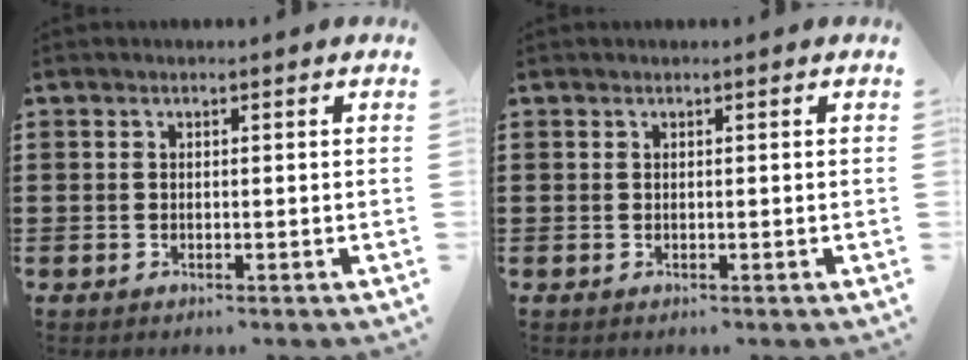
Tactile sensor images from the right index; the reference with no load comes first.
{"total": 0.0}